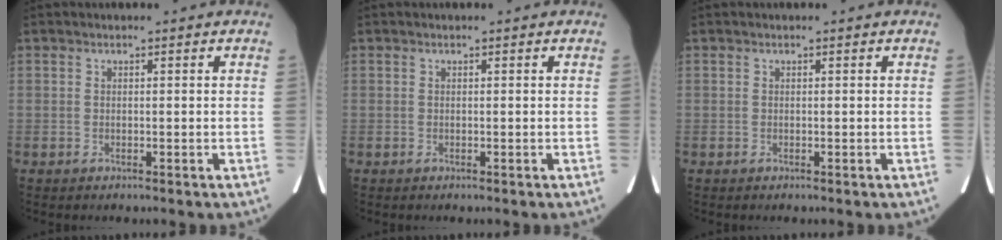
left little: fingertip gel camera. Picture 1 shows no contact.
{"total": 0.0}
{"total": 0.0}